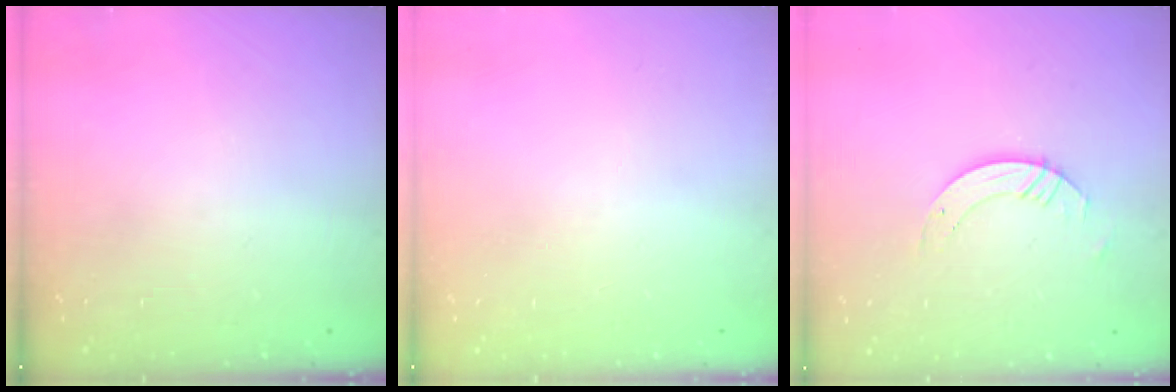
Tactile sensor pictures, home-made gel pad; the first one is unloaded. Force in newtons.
{"total": 0.0}
{"total": 3.9, "press": 3.9, "slide": 0.4}